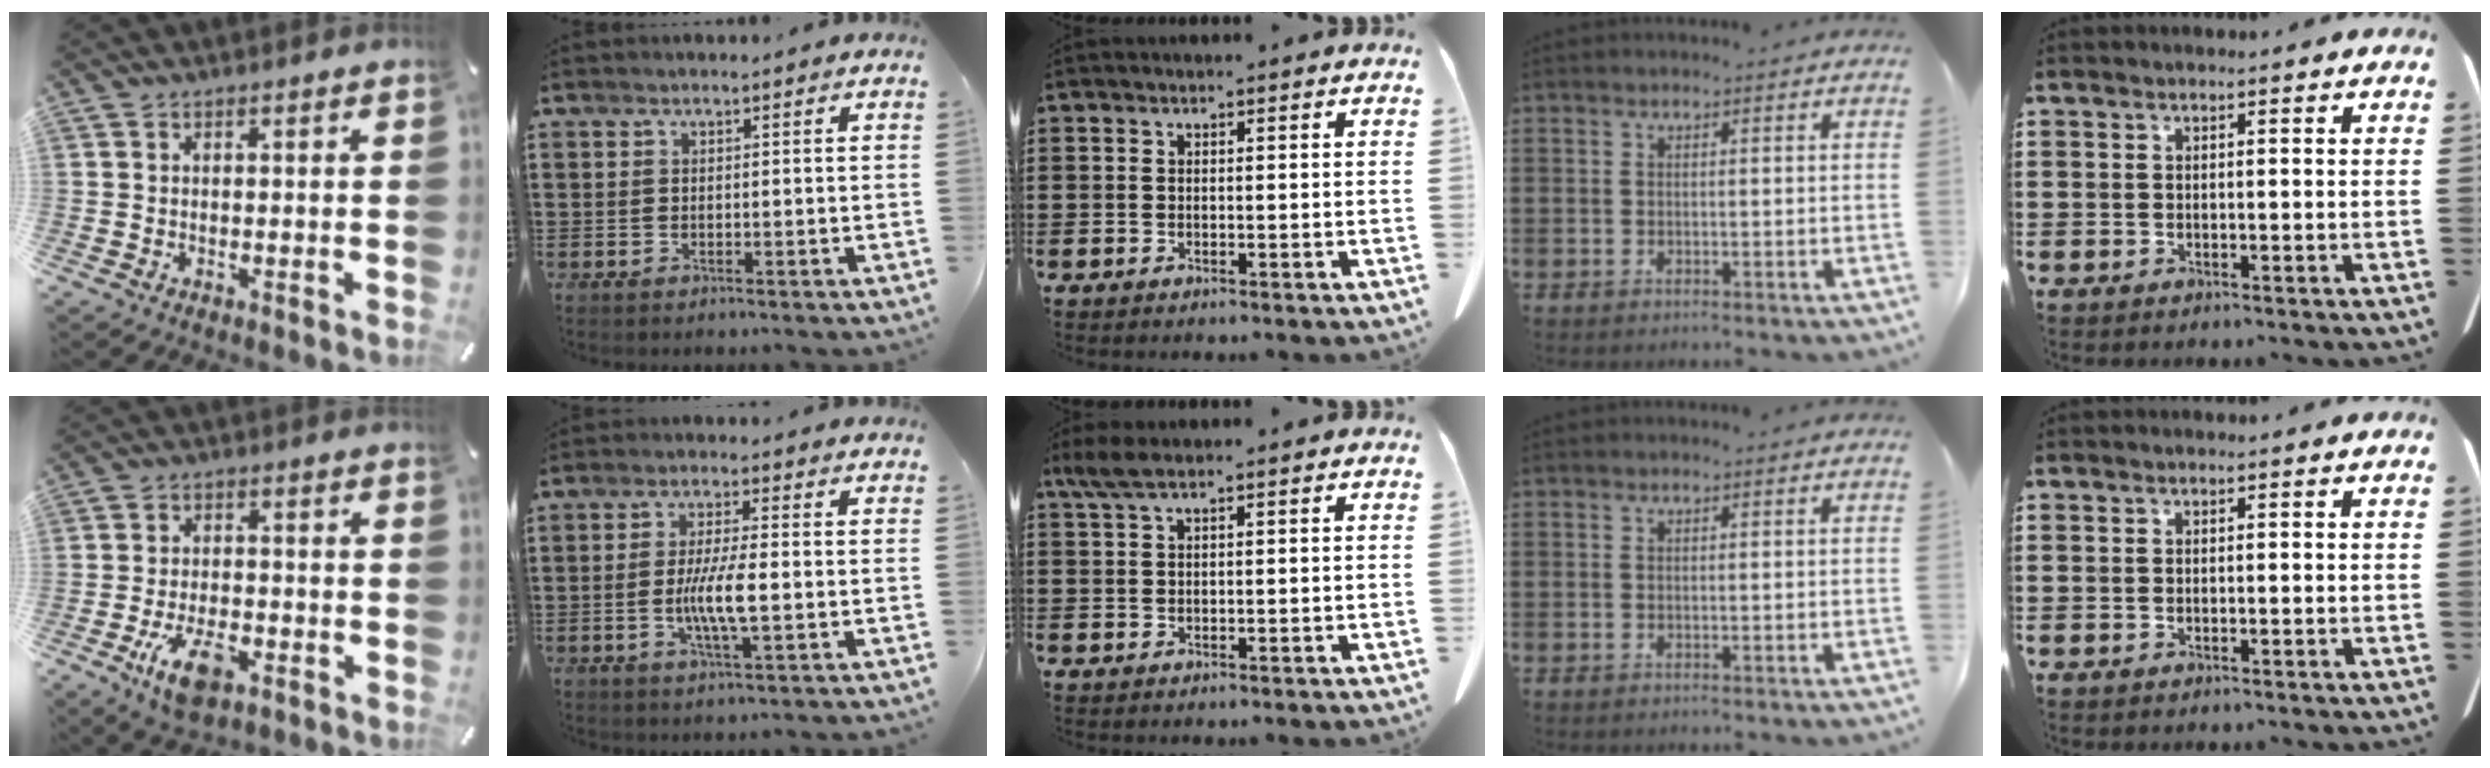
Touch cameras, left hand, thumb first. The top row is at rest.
{"thumb": {"total": 9.3, "force": [-4.3, 4.8, 6.8], "torque": [-0.131, 0.007, -0.077]}, "index": {"total": 6.6, "force": [-0.9, 1.2, 6.4], "torque": [-0.132, -0.006, -0.024]}, "middle": {"total": 3.1, "force": [1.9, 0.7, 2.3], "torque": [-0.050, 0.002, 0.036]}}